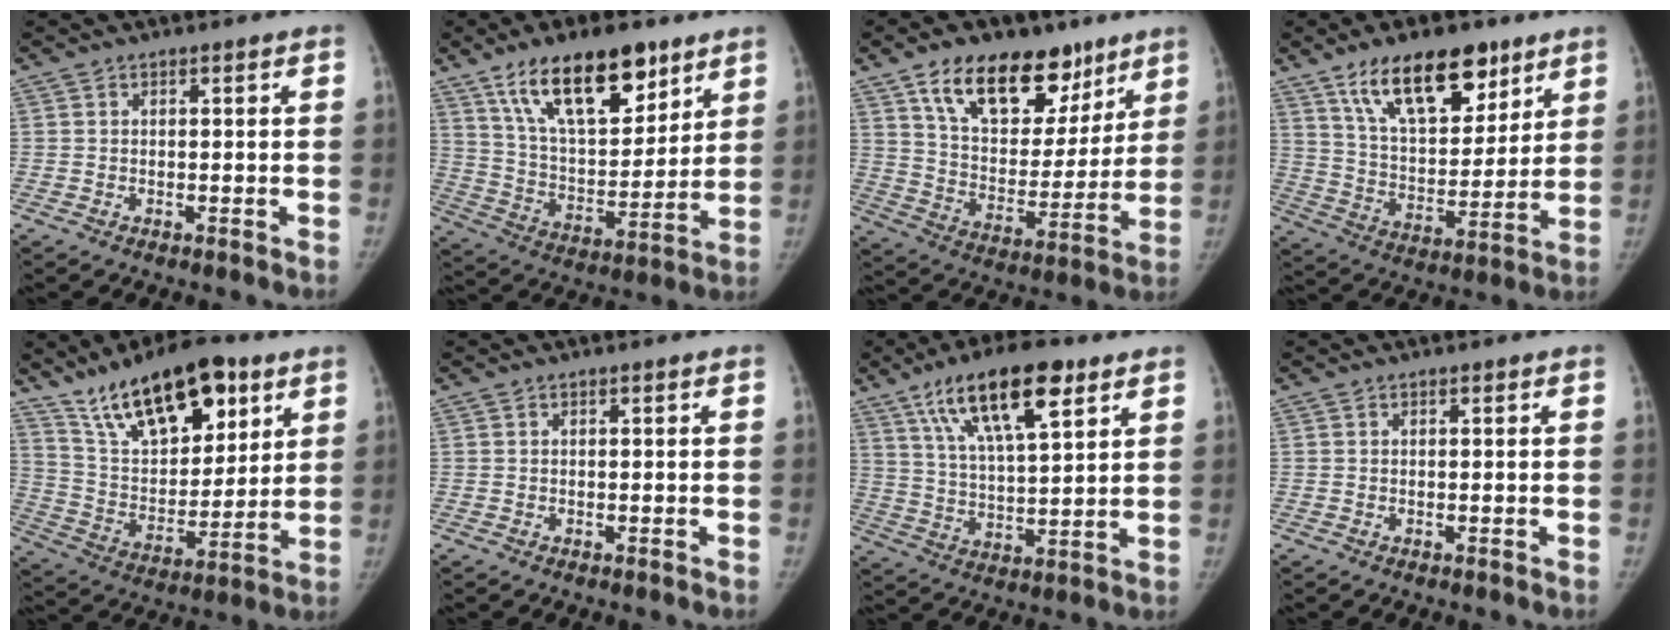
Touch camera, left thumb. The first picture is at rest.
{"total": 20.1, "force": [12.4, 8.7, 13.1], "torque": [-0.176, -0.055, 0.223]}
{"total": 21.5, "force": [13.1, 12.1, 12.1], "torque": [-0.138, -0.048, 0.219]}
{"total": 18.6, "force": [11.6, 8.6, 11.7], "torque": [-0.143, -0.054, 0.203]}
{"total": 21.2, "force": [13.1, 9.5, 13.7], "torque": [-0.183, -0.054, 0.232]}
{"total": 0.0}
{"total": 17.2, "force": [9.4, 5.7, 13.2], "torque": [-0.205, -0.024, 0.166]}
{"total": 0.0}